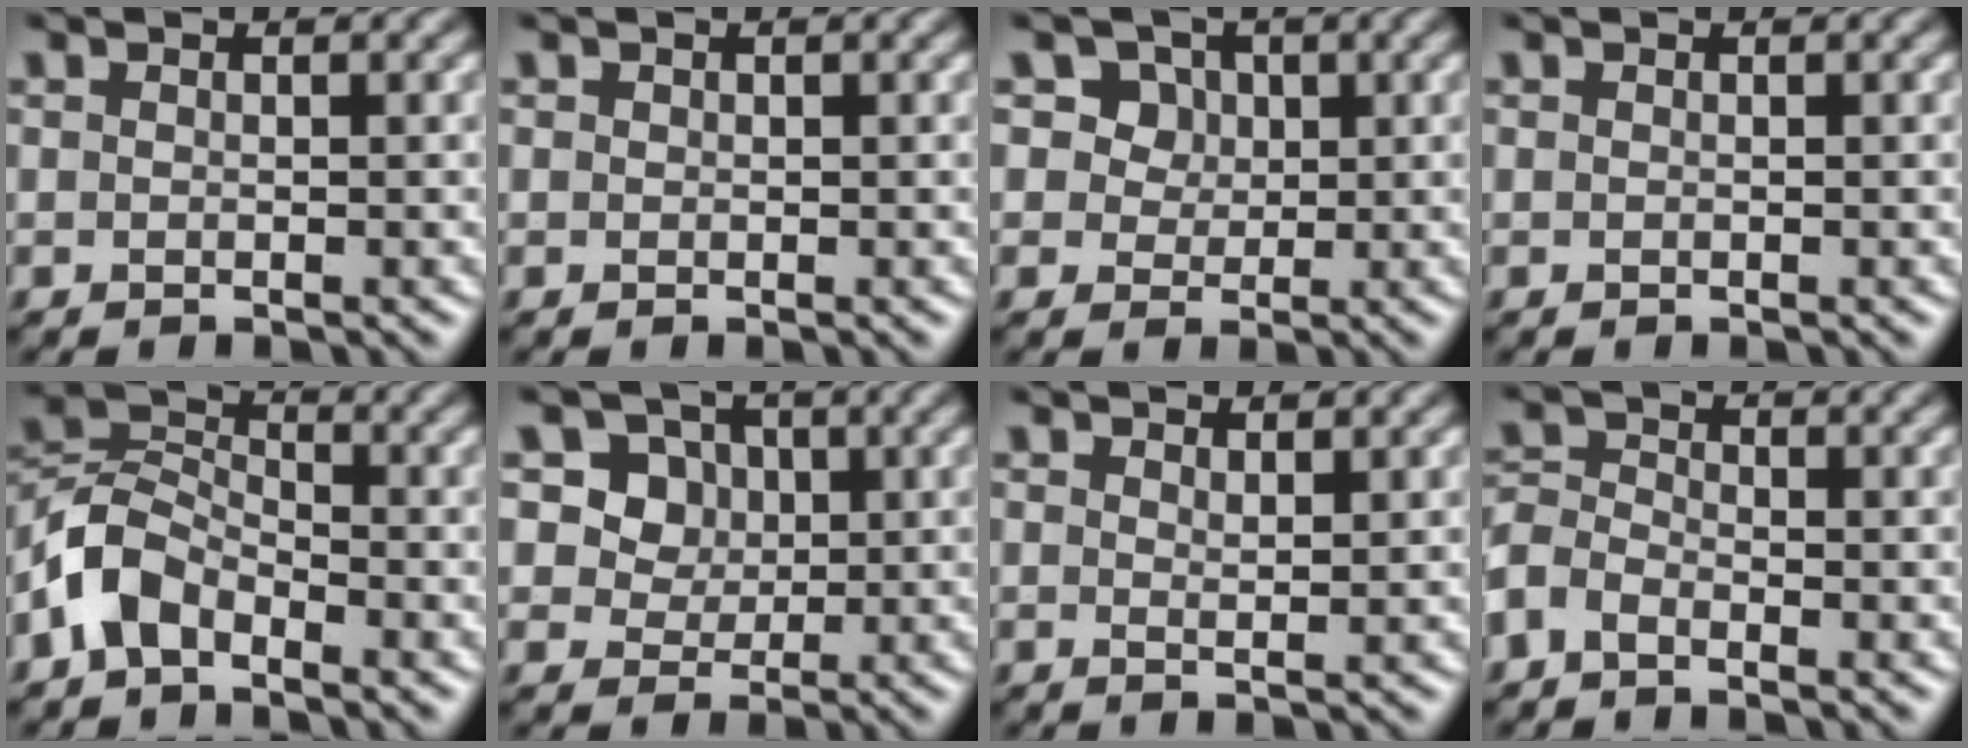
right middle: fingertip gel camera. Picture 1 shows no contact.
{"total": 0.0}
{"total": 5.7, "force": [2.9, 4.3, 2.4], "torque": [-0.042, 0.006, 0.037]}
{"total": 0.0}
{"total": 4.6, "force": [-2.7, 2.8, 2.5], "torque": [-0.056, 0.011, -0.068]}
{"total": 6.0, "force": [2.5, 4.8, 2.5], "torque": [-0.045, 0.004, 0.037]}
{"total": 0.9, "force": [0.6, 0.1, 0.6], "torque": [-0.013, -0.002, 0.012]}
{"total": 3.0, "force": [-1.7, 1.7, 1.8], "torque": [-0.043, 0.006, -0.048]}